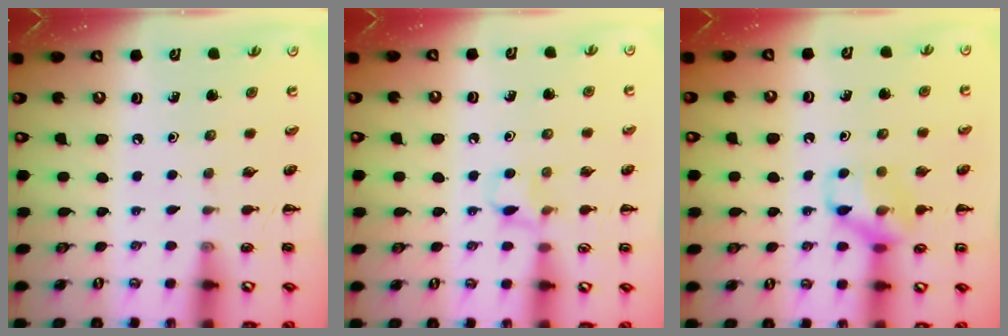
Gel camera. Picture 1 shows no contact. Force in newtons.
{"total": 6.0, "press": 5.7, "slide": 1.9}
{"total": 11.8, "press": 11.7, "slide": 1.1}